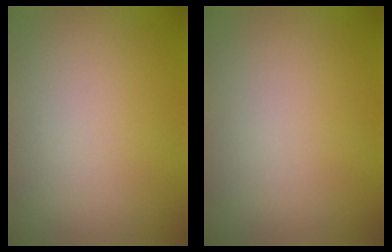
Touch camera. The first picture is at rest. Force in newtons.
{"total": 0.0}